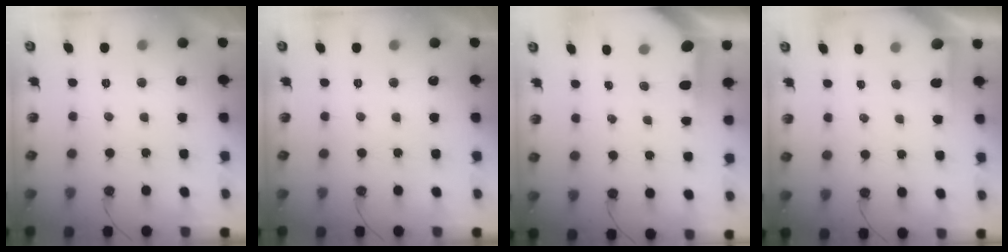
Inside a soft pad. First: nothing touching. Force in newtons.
{"total": 0.0}
{"total": 3.9, "press": 3.9, "slide": 0.4}
{"total": 1.6, "press": 1.6, "slide": 0.2}